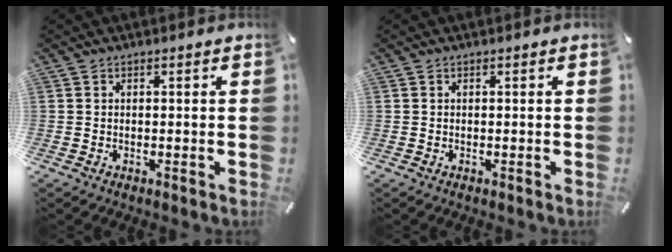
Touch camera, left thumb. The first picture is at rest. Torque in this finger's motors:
{"motor_torque": [-0.02, 0.02, -0.02, 0.03, 0.00]}